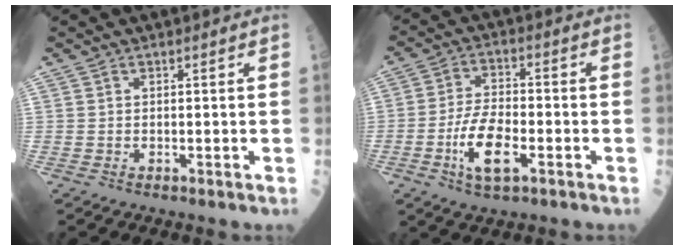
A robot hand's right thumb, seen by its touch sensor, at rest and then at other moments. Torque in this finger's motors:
{"motor_torque": [0.77, 0.37, 1.26, -0.40, 0.20]}